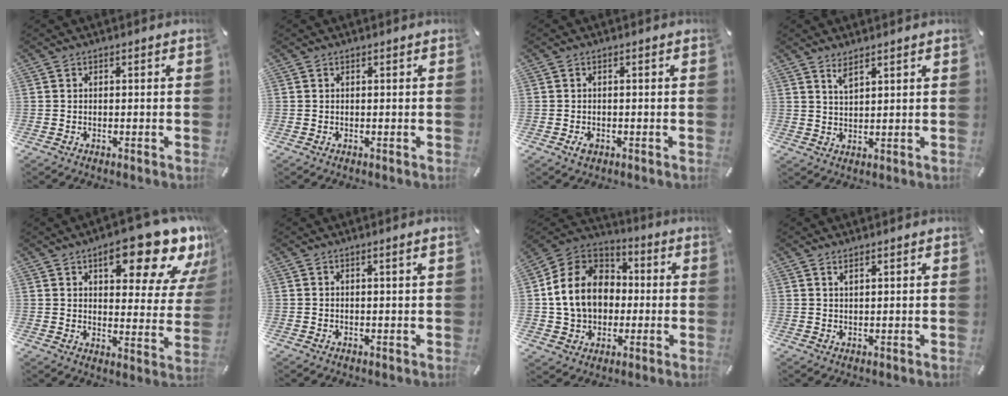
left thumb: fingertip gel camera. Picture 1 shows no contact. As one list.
[{"total": 0.0}, {"total": 1.8, "force": [-0.6, 1.1, 1.3], "torque": [-0.031, -0.001, -0.013]}, {"total": 3.3, "force": [2.6, 0.5, 1.9], "torque": [-0.042, -0.006, 0.047]}, {"total": 18.7, "force": [12.0, 7.2, 12.4], "torque": [-0.156, -0.080, 0.191]}, {"total": 1.1, "force": [0.5, -0.1, 1.0], "torque": [-0.018, -0.001, 0.007]}, {"total": 14.4, "force": [-0.6, 12.6, 6.8], "torque": [-0.166, 0.015, -0.010]}, {"total": 1.5, "force": [1.2, 0.1, 0.9], "torque": [-0.018, -0.001, 0.021]}]